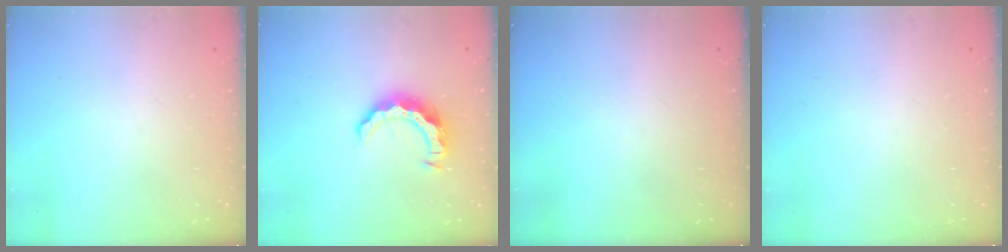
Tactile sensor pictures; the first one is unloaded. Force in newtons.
{"total": 8.9, "press": 8.9, "slide": 0.5}
{"total": 0.0}
{"total": 0.0}